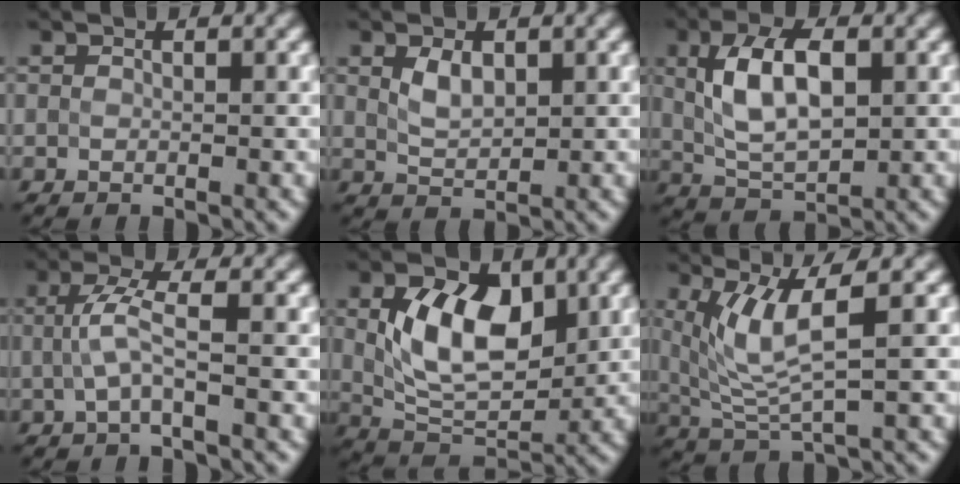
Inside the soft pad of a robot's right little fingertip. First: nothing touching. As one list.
[{"total": 2.4, "force": [0.9, 1.4, 1.8], "torque": [-0.042, 0.002, 0.019]}, {"total": 6.7, "force": [1.4, 3.4, 5.6], "torque": [-0.113, 0.009, 0.028]}, {"total": 2.9, "force": [-0.1, 0.3, 2.9], "torque": [-0.070, 0.005, -0.005]}, {"total": 8.4, "force": [1.8, 4.9, 6.5], "torque": [-0.125, 0.002, 0.033]}, {"total": 4.9, "force": [1.5, 1.0, 4.5], "torque": [-0.105, -0.006, 0.040]}]